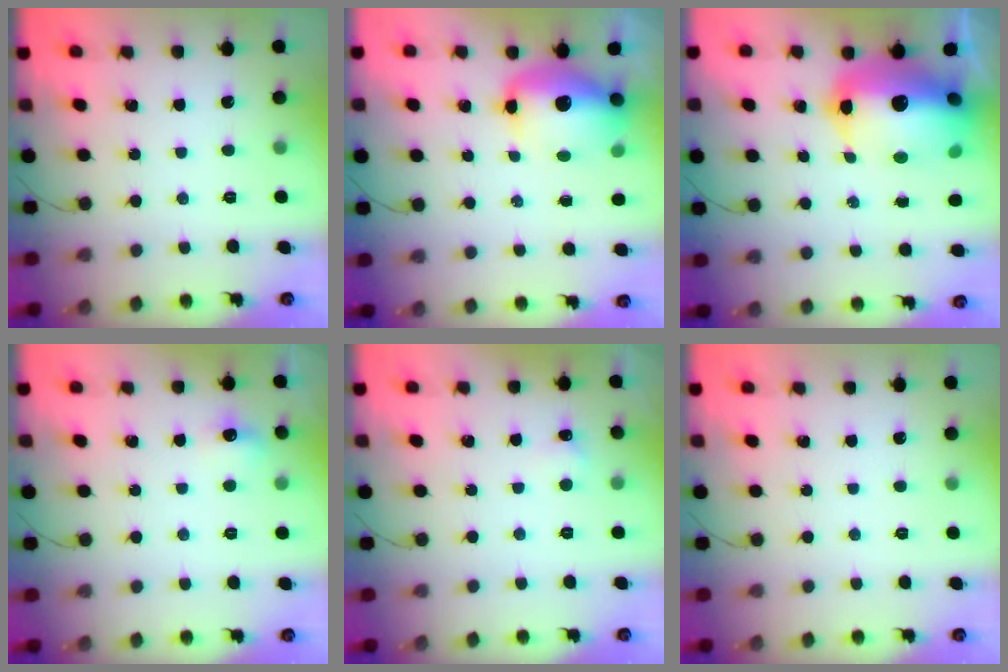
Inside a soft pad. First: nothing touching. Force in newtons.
{"total": 12.9, "press": 12.5, "slide": 3.3}
{"total": 22.1, "press": 20.0, "slide": 9.4}
{"total": 6.2, "press": 5.9, "slide": 1.8}
{"total": 3.7, "press": 3.6, "slide": 0.8}
{"total": 0.0}